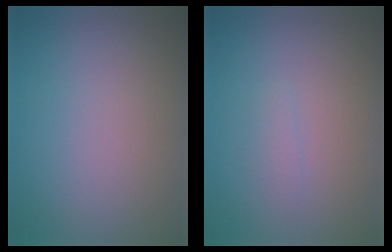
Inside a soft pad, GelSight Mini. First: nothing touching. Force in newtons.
{"total": 0.7, "press": 0.7, "slide": 0.0}